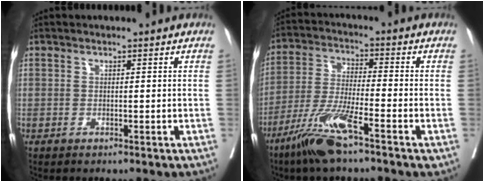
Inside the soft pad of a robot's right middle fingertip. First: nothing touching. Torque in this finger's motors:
{"motor_torque": [1.22, -0.91, 0.24, 0.06]}